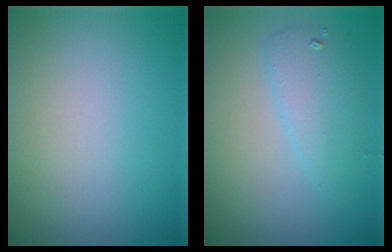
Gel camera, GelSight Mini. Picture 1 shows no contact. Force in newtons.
{"total": 2.6, "press": 2.6, "slide": 0.2}